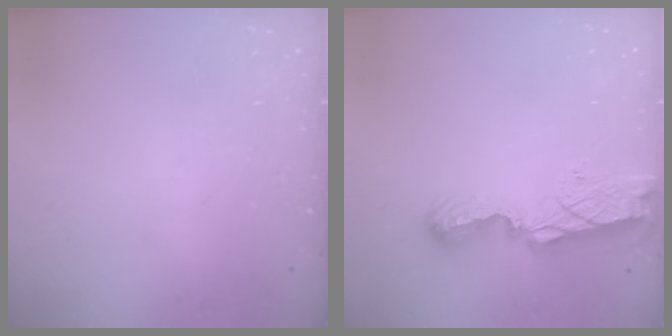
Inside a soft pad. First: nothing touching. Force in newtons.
{"total": 8.1, "press": 8.1, "slide": 0.7}